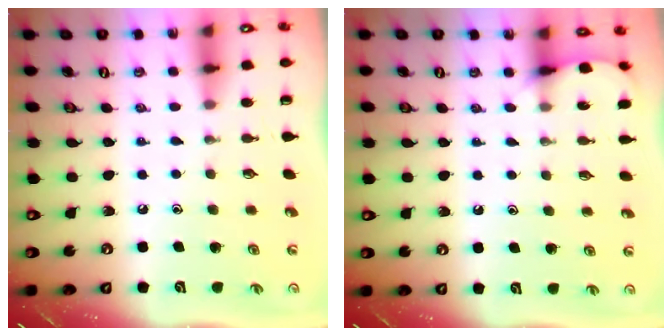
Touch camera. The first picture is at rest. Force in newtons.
{"total": 3.9, "press": 3.9, "slide": 0.3}